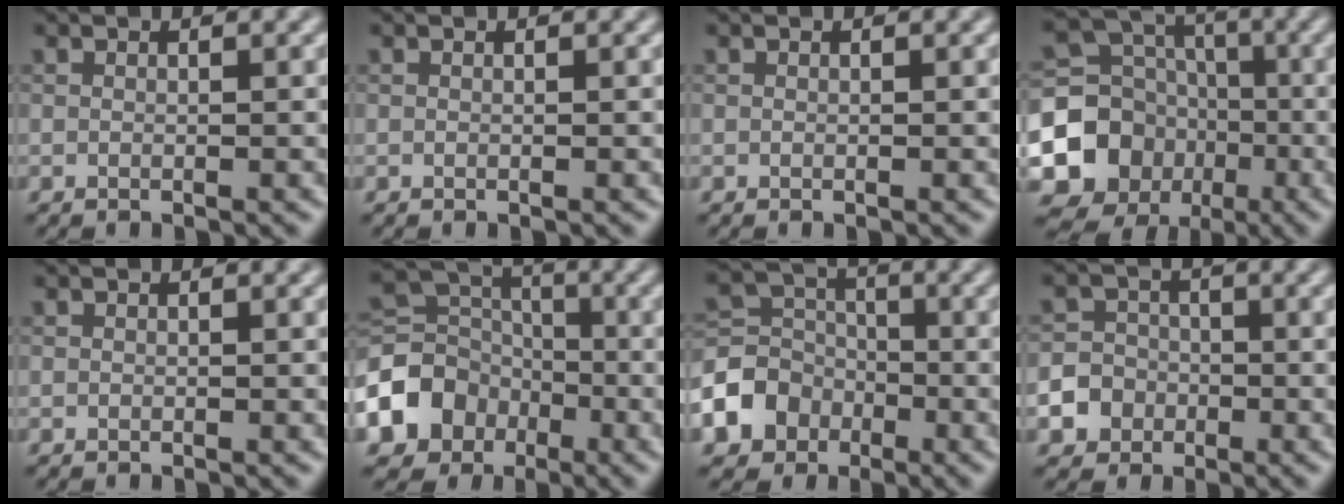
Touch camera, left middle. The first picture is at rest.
{"total": 0.0}
{"total": 0.0}
{"total": 9.2, "force": [-2.6, 8.0, 3.6], "torque": [-0.084, -0.010, -0.051]}
{"total": 0.0}
{"total": 7.6, "force": [-3.5, 5.9, 3.2], "torque": [-0.070, 0.001, -0.080]}
{"total": 6.0, "force": [-2.7, 4.9, 2.1], "torque": [-0.036, 0.006, -0.072]}
{"total": 6.9, "force": [-3.4, 5.8, 1.1], "torque": [-0.019, -0.009, -0.079]}